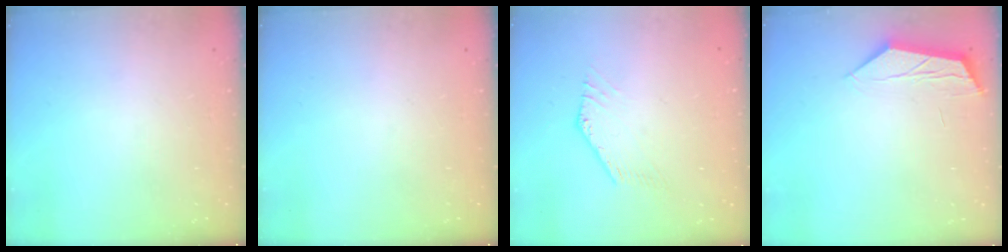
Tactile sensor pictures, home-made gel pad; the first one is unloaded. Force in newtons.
{"total": 0.0}
{"total": 1.0, "press": 1.0, "slide": 0.2}
{"total": 4.2, "press": 4.1, "slide": 0.5}